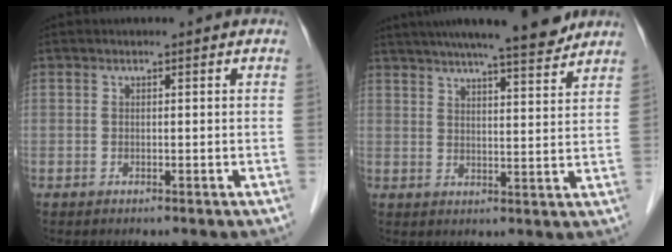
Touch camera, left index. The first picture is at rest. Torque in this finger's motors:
{"motor_torque": [0.24, -0.48, 0.74, 0.18]}